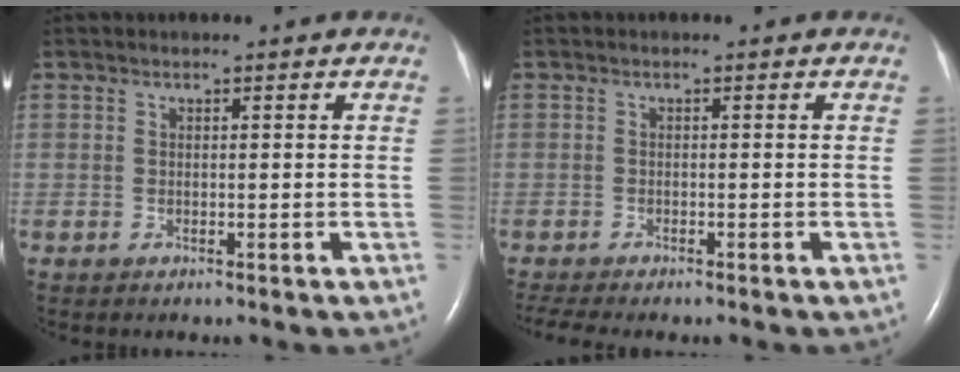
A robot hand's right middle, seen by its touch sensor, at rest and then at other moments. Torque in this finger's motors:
{"motor_torque": [0.36, -0.37, 0.03, 0.01]}